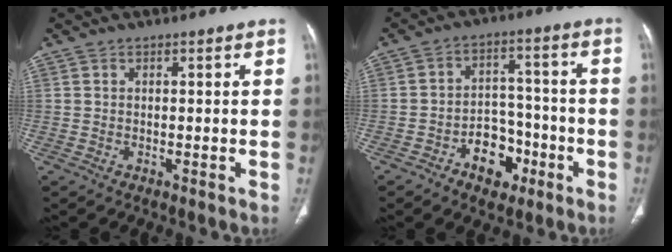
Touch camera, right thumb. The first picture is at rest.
{"total": 8.6, "force": [-4.4, 6.0, 4.3], "torque": [-0.024, 0.047, -0.068]}